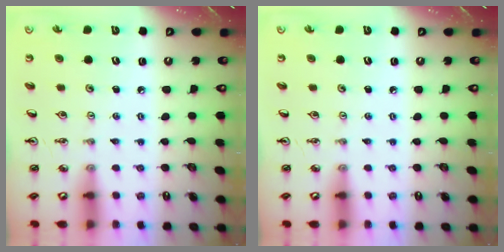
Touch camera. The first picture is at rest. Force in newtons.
{"total": 0.0}